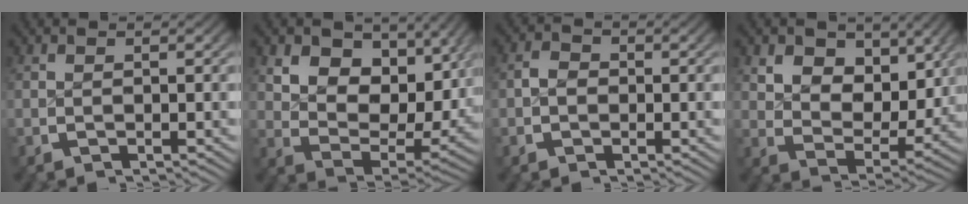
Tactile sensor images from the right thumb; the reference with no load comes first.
{"total": 10.4, "force": [2.3, 7.1, 7.3], "torque": [-0.135, -0.034, 0.046]}
{"total": 1.6, "force": [-0.4, 1.4, 0.7], "torque": [-0.012, -0.003, -0.011]}
{"total": 7.4, "force": [1.7, 5.2, 4.9], "torque": [-0.098, -0.037, 0.042]}